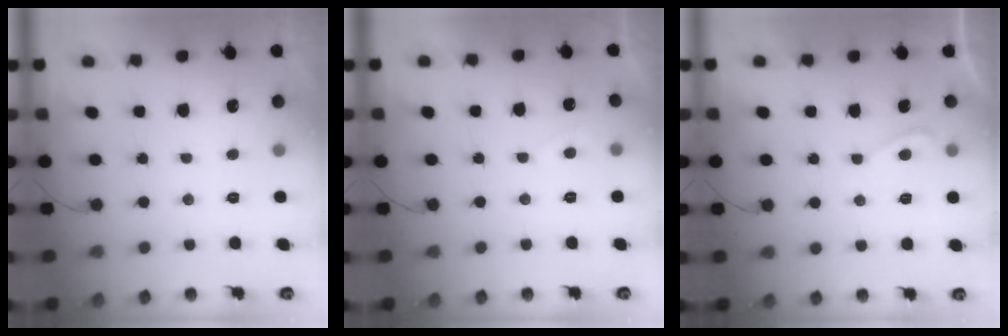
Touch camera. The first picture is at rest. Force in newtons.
{"total": 0.9, "press": 0.7, "slide": 0.5}
{"total": 1.0, "press": 0.7, "slide": 0.6}